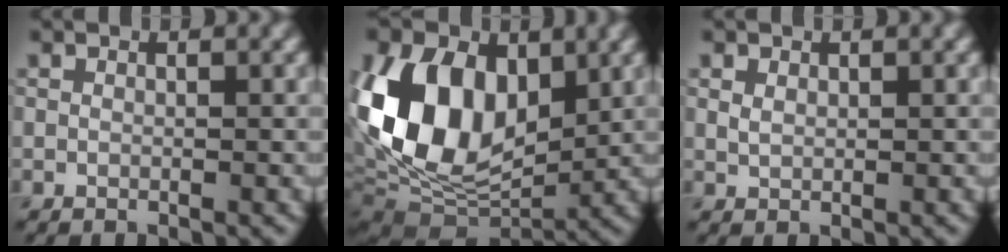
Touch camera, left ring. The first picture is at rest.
{"total": 14.1, "force": [1.9, 9.5, 10.3], "torque": [-0.212, 0.002, 0.024]}
{"total": 0.9, "force": [0.4, 0.7, 0.5], "torque": [-0.013, 0.000, 0.008]}